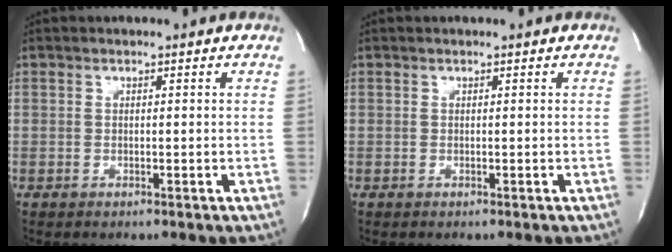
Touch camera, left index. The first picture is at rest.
{"total": 0.0}